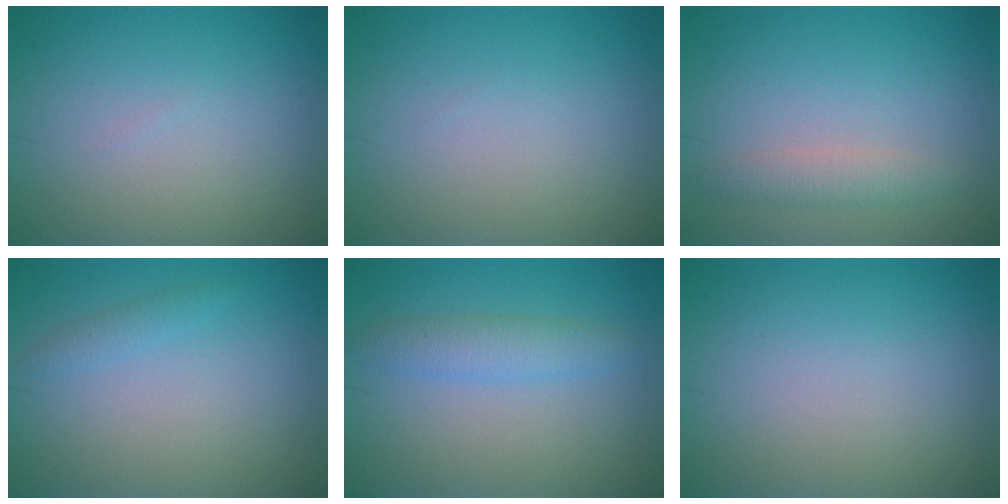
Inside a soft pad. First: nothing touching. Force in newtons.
{"total": 0.0}
{"total": 1.9, "press": 1.9, "slide": 0.0}
{"total": 1.0, "press": 1.0, "slide": 0.1}
{"total": 2.5, "press": 2.5, "slide": 0.2}
{"total": 0.0}